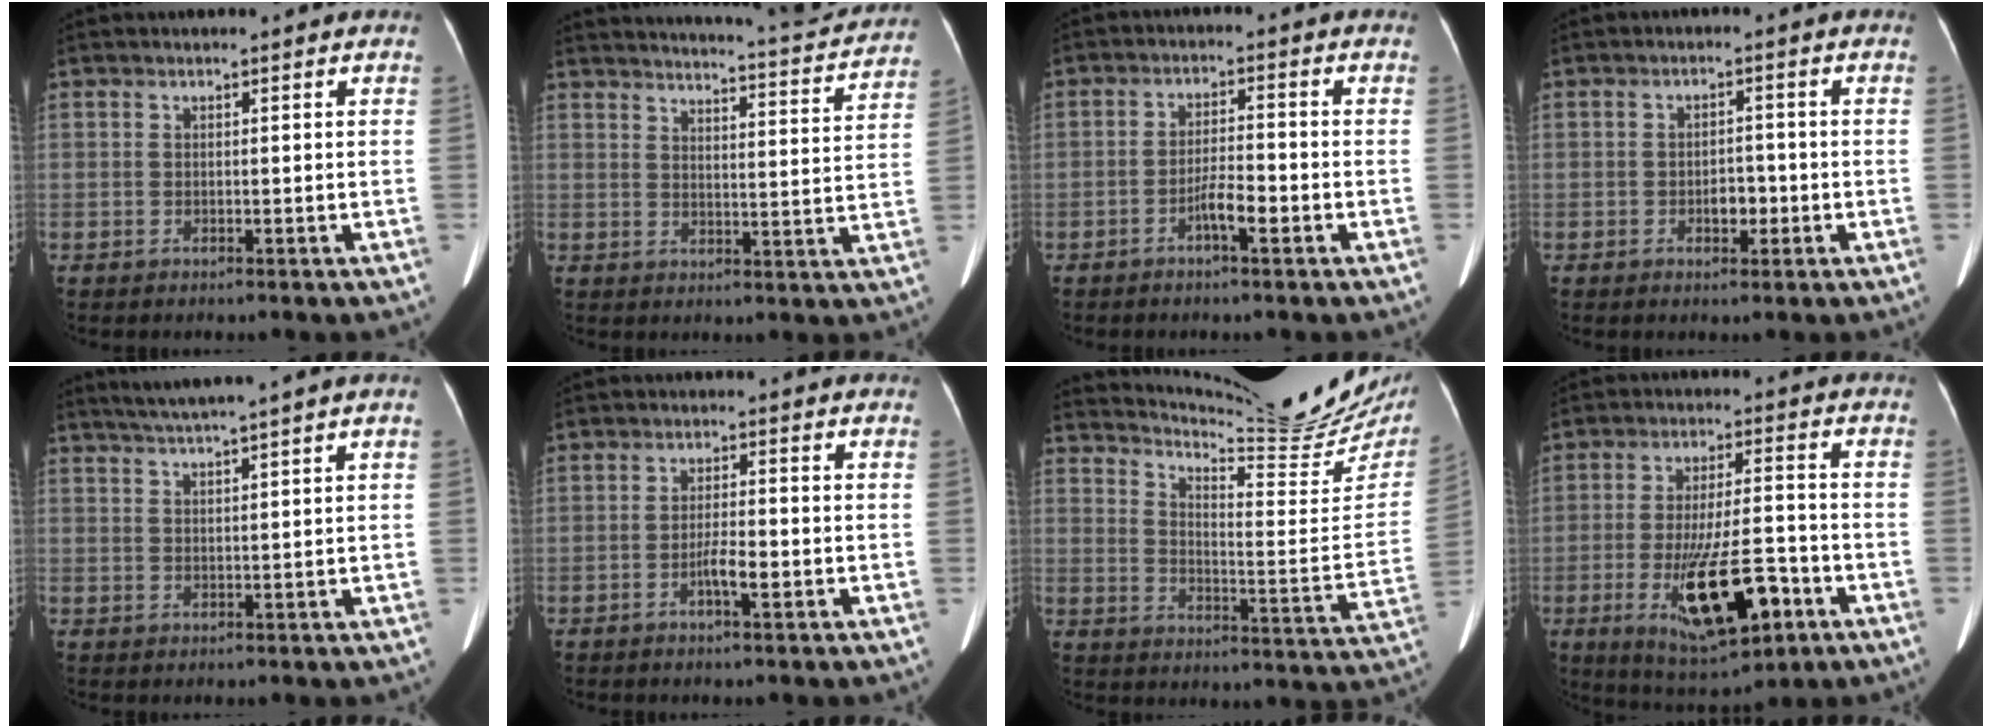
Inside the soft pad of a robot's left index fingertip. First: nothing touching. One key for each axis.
{"total": 18.7, "fx": 18.0, "fy": 1.2, "fz": 5.0, "tx": -0.074, "ty": -0.044, "tz": 0.212}
{"total": 4.0, "fx": -2.1, "fy": 0.7, "fz": 3.4, "tx": -0.062, "ty": 0.002, "tz": -0.039}
{"total": 3.0, "fx": -1.1, "fy": 1.7, "fz": 2.2, "tx": -0.033, "ty": 0.005, "tz": -0.013}
{"total": 5.6, "fx": 4.6, "fy": -1.6, "fz": 2.9, "tx": -0.049, "ty": 0.014, "tz": 0.081}
{"total": 3.3, "fx": -1.3, "fy": 0.5, "fz": 3.0, "tx": -0.055, "ty": 0.001, "tz": -0.024}
{"total": 21.7, "fx": 20.2, "fy": 1.4, "fz": 7.8, "tx": -0.123, "ty": -0.088, "tz": 0.257}
{"total": 14.3, "fx": -5.5, "fy": 3.9, "fz": 12.6, "tx": -0.224, "ty": -0.015, "tz": -0.080}